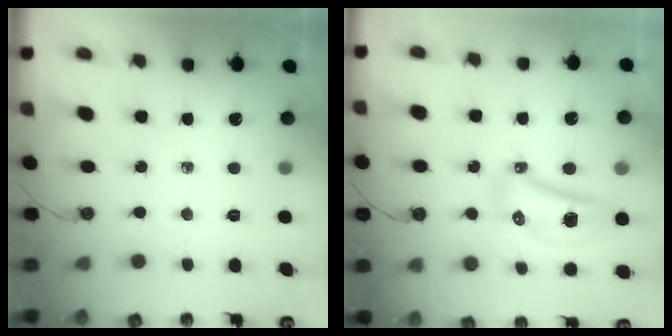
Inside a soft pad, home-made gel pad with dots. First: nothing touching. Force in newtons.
{"total": 10.1, "press": 10.1, "slide": 1.2}